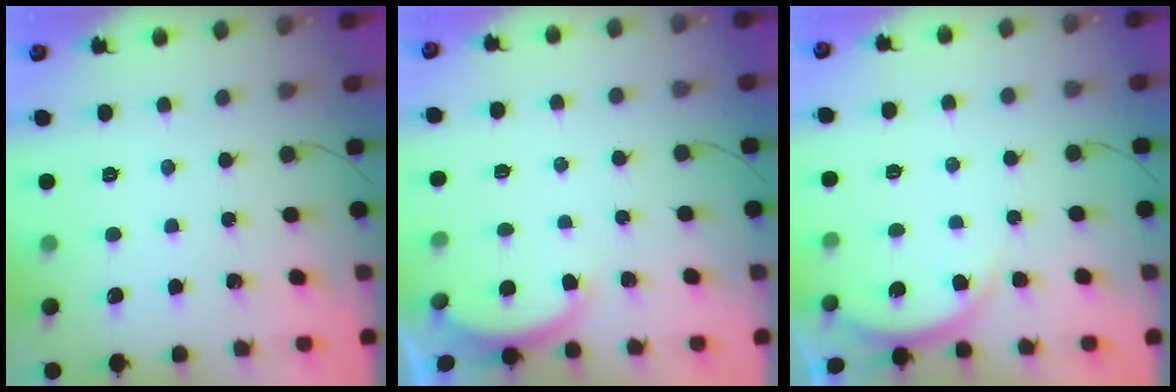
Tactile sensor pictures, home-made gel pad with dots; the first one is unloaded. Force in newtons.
{"total": 1.9, "press": 1.8, "slide": 0.5}
{"total": 4.3, "press": 4.3, "slide": 0.5}